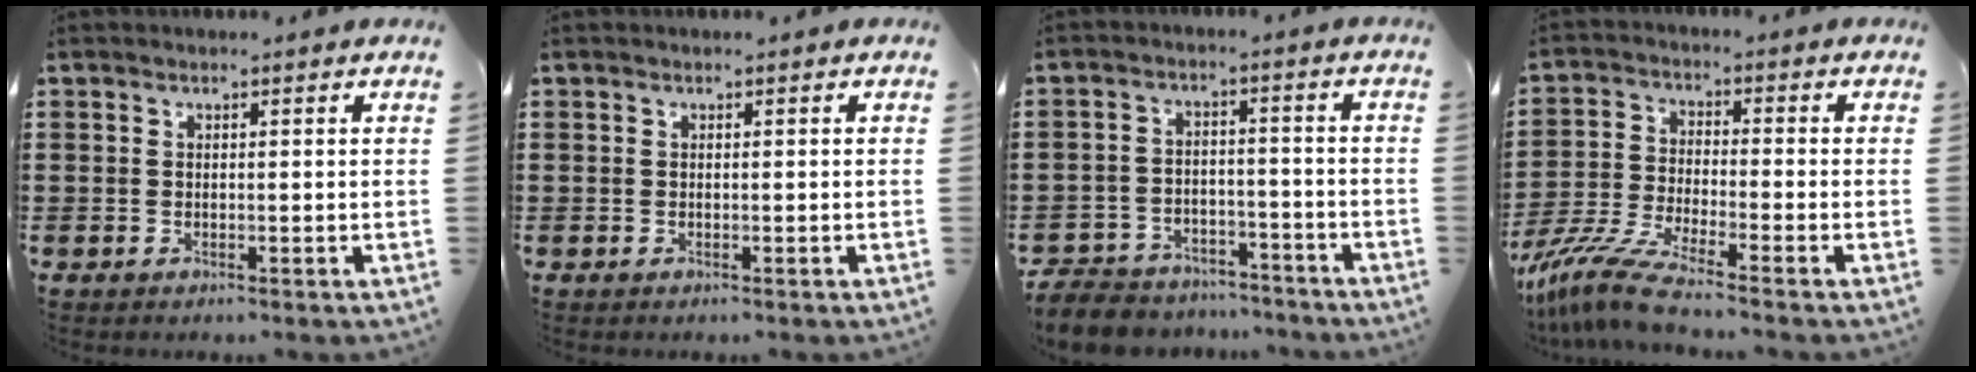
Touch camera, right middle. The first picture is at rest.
{"total": 0.0}
{"total": 6.0, "force": [-5.8, 1.4, 0.5], "torque": [-0.024, 0.009, -0.120]}
{"total": 8.3, "force": [-6.8, 0.5, 4.7], "torque": [-0.116, -0.013, -0.138]}